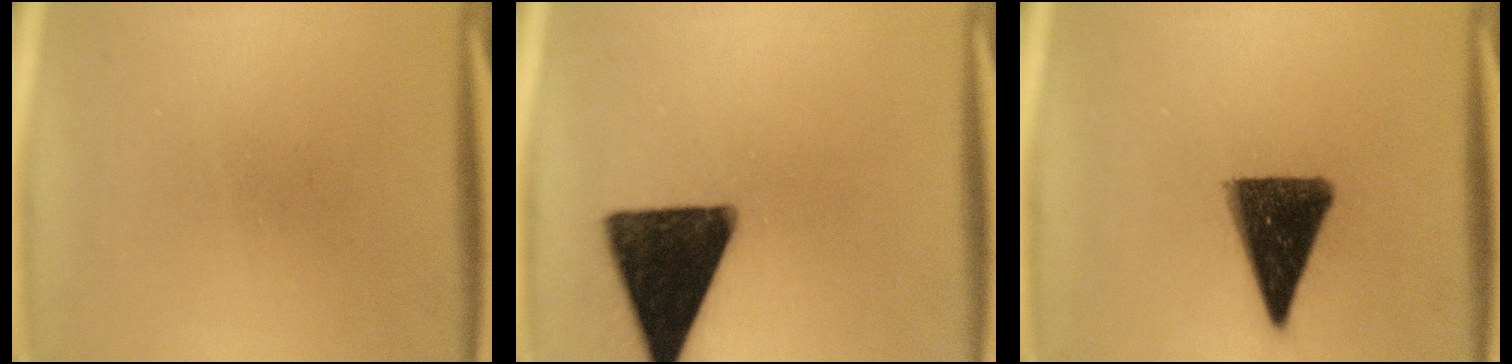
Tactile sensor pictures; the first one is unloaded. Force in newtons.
{"total": 16.8}
{"total": 13.0}